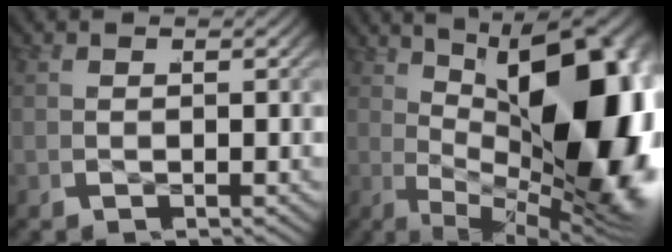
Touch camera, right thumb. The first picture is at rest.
{"total": 23.9, "force": [-0.6, 12.1, 20.6], "torque": [-0.288, -0.050, 0.025]}